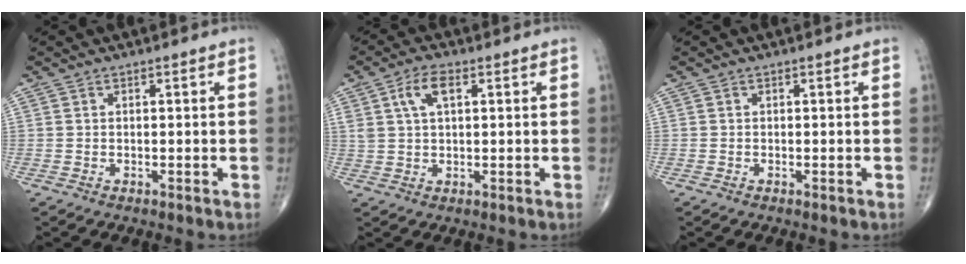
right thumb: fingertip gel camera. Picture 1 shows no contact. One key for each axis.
{"total": 5.6, "fx": 2.1, "fy": 2.7, "fz": 4.4, "tx": -0.087, "ty": 0.004, "tz": 0.043}
{"total": 0.0}